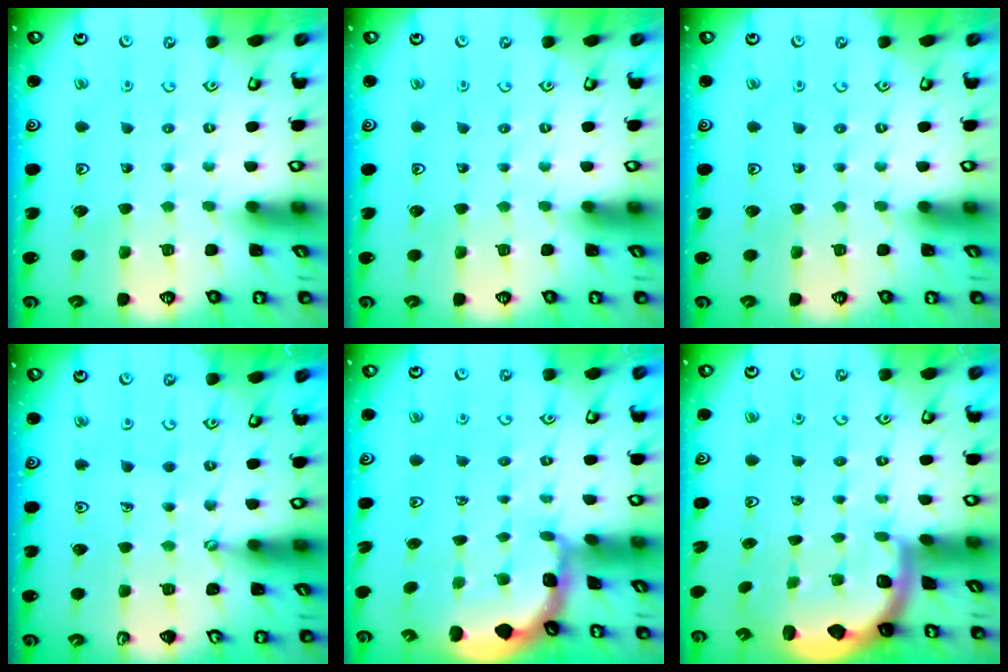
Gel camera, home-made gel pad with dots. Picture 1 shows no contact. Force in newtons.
{"total": 0.0}
{"total": 0.0}
{"total": 1.9, "press": 1.9, "slide": 0.1}
{"total": 1.8, "press": 1.8, "slide": 0.2}
{"total": 2.0, "press": 1.9, "slide": 0.5}